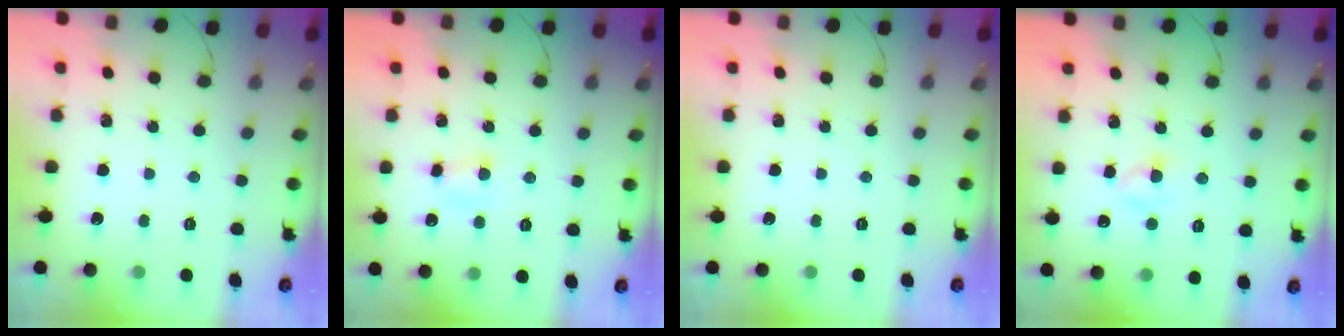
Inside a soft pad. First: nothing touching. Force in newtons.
{"total": 4.3, "press": 4.2, "slide": 1.1}
{"total": 0.0}
{"total": 2.6, "press": 2.3, "slide": 1.1}